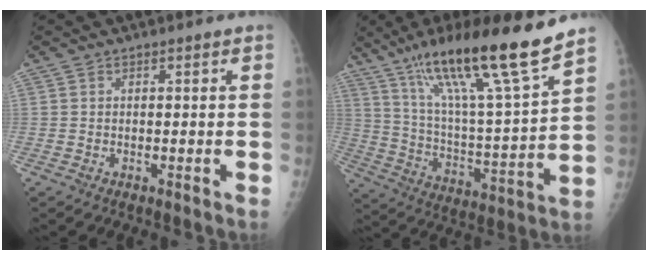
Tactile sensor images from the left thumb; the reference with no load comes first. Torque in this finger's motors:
{"motor_torque": [0.45, 0.36, 1.45, -1.31, 0.16]}